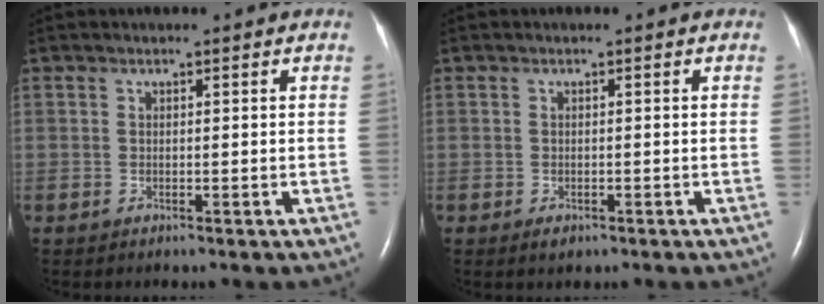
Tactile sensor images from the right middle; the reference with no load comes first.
{"total": 1.2, "force": [-0.7, 0.7, 0.7], "torque": [-0.010, 0.001, -0.004]}